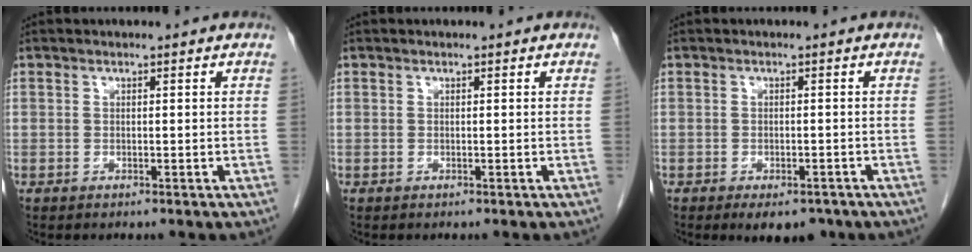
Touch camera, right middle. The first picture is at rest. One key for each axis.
{"total": 0.0}
{"total": 5.3, "fx": -3.8, "fy": 2.4, "fz": 2.8, "tx": -0.031, "ty": -0.003, "tz": -0.049}